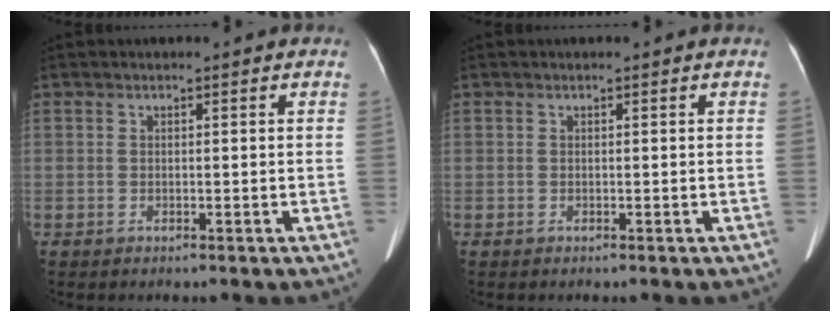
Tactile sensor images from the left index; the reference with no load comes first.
{"total": 0.0}